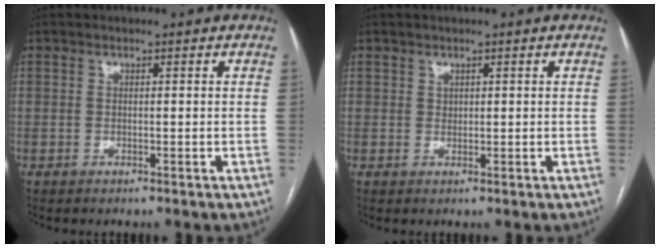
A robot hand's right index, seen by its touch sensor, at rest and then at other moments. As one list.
[{"total": 0.7, "force": [0.4, 0.6, 0.1], "torque": [0.006, -0.001, 0.006]}]